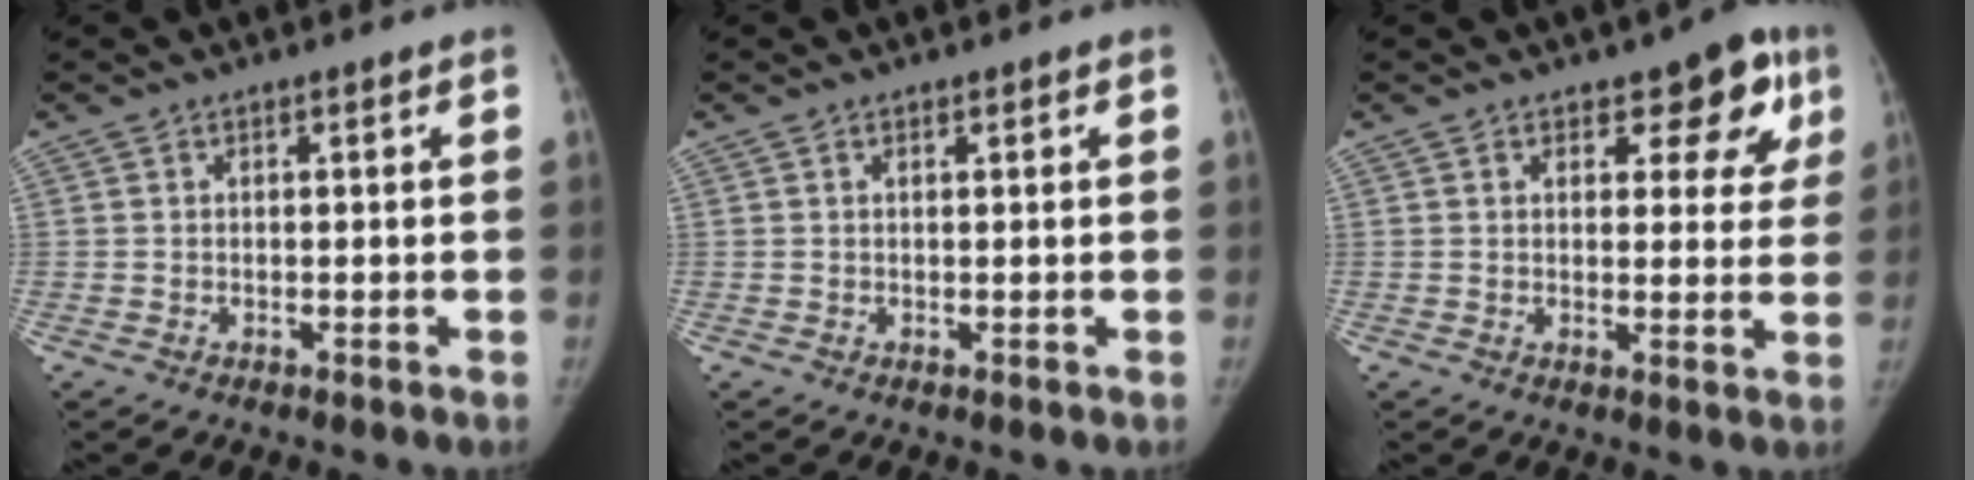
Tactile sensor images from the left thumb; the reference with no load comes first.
{"total": 0.6, "force": [0.3, 0.2, 0.4], "torque": [-0.006, -0.001, 0.004]}
{"total": 8.4, "force": [4.2, 4.5, 5.6], "torque": [-0.021, -0.013, 0.046]}